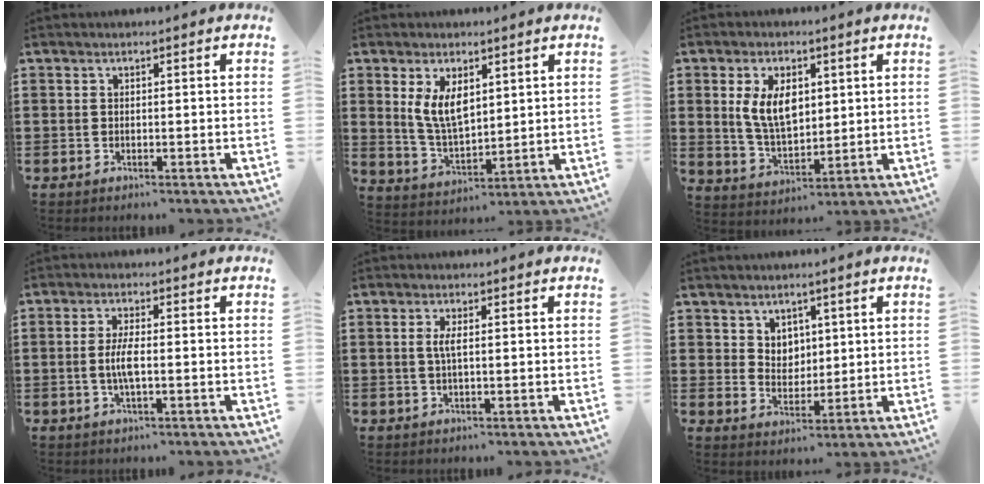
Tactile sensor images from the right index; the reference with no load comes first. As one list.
[{"total": 6.5, "force": [2.5, 3.4, 4.9], "torque": [-0.112, 0.004, 0.044]}, {"total": 8.0, "force": [2.1, 4.5, 6.3], "torque": [-0.133, 0.008, 0.034]}, {"total": 3.8, "force": [-0.6, 0.7, 3.7], "torque": [-0.081, -0.008, -0.017]}, {"total": 2.2, "force": [0.3, 0.4, 2.1], "torque": [-0.043, -0.001, 0.003]}, {"total": 4.1, "force": [2.6, 3.1, 0.5], "torque": [-0.026, 0.007, 0.049]}]